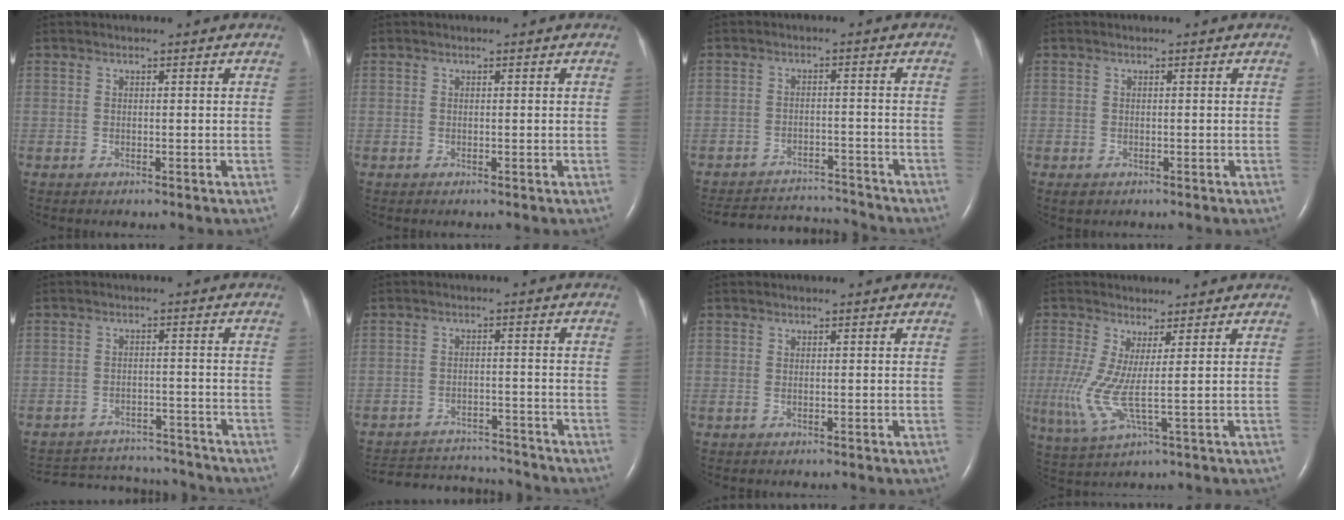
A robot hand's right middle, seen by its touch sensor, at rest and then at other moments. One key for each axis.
{"total": 0.0}
{"total": 11.4, "fx": -11.3, "fy": 1.0, "fz": 1.2, "tx": -0.029, "ty": 0.007, "tz": -0.165}
{"total": 0.9, "fx": -0.5, "fy": 0.6, "fz": 0.4, "tx": -0.008, "ty": 0.001, "tz": -0.002}
{"total": 13.6, "fx": -13.1, "fy": 2.8, "fz": 2.4, "tx": -0.053, "ty": 0.010, "tz": -0.176}
{"total": 12.5, "fx": -12.2, "fy": 1.8, "fz": 2.1, "tx": -0.045, "ty": 0.006, "tz": -0.174}
{"total": 0.0}
{"total": 6.3, "fx": 0.1, "fy": 0.0, "fz": 6.3, "tx": -0.156, "ty": -0.011, "tz": 0.007}